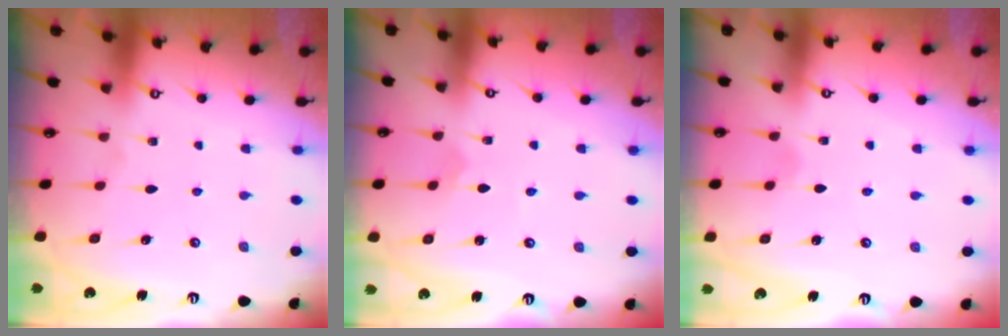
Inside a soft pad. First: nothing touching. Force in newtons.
{"total": 2.4, "press": 2.4, "slide": 0.2}
{"total": 0.9, "press": 0.9, "slide": 0.2}